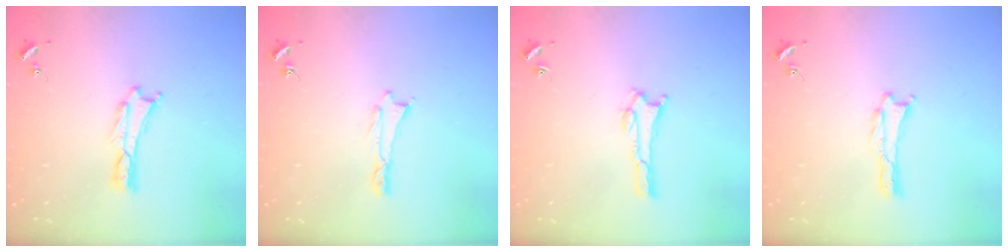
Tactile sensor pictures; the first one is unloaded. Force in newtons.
{"total": 0.5, "press": 0.5, "slide": 0.2}
{"total": 1.1, "press": 1.0, "slide": 0.1}
{"total": 0.0}